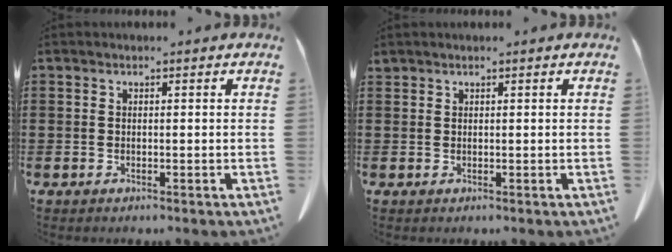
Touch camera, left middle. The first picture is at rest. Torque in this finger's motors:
{"motor_torque": [0.21, 0.07, 0.01, 0.00]}